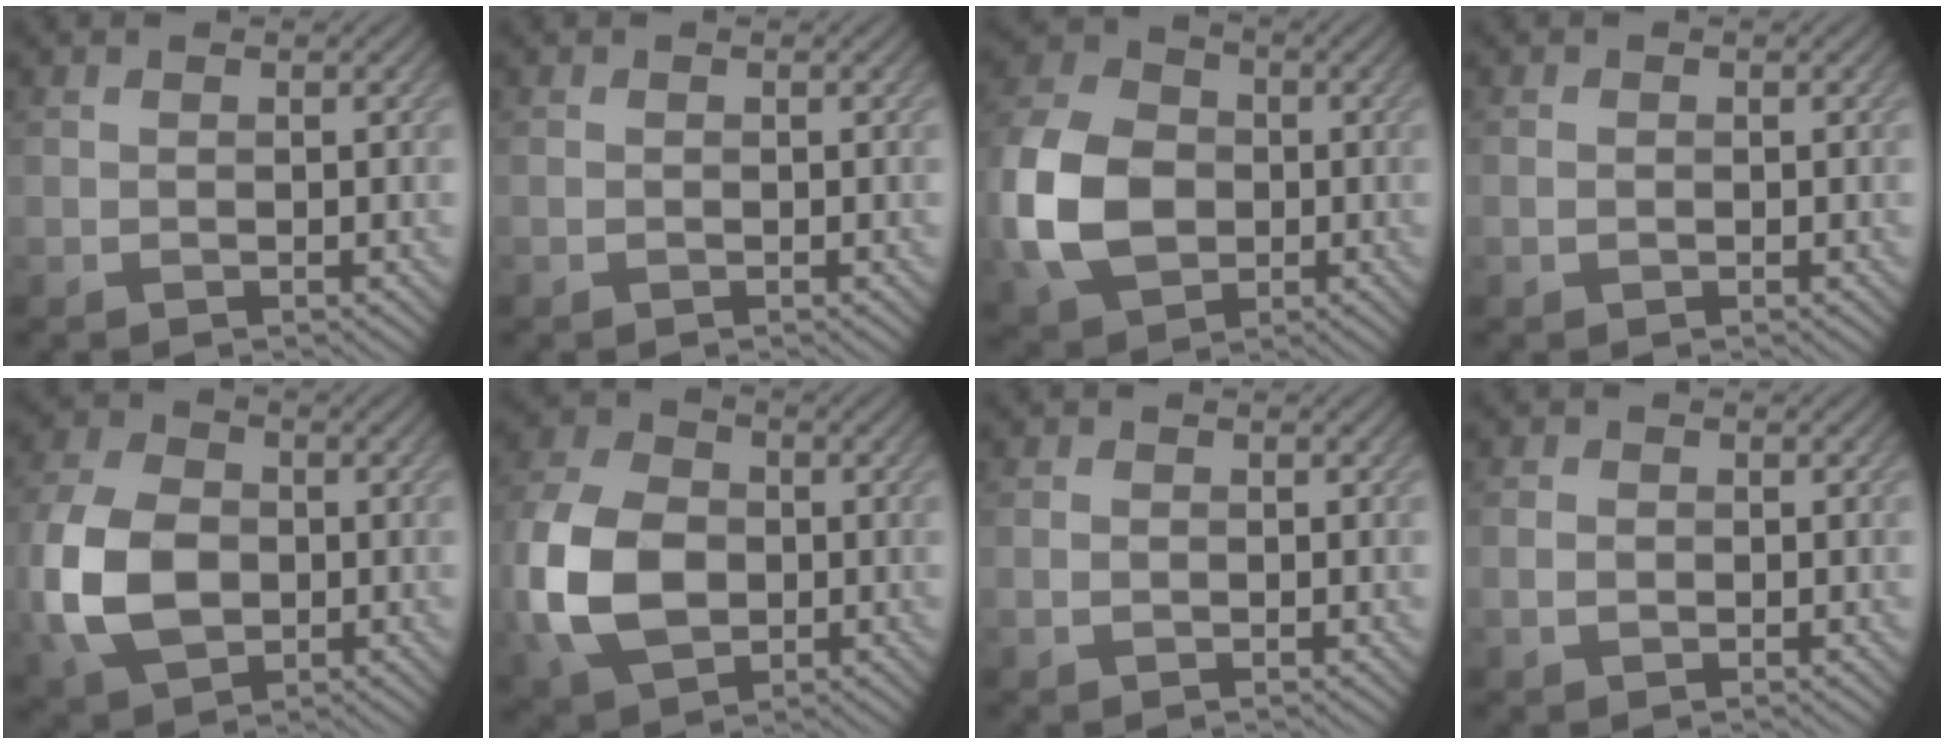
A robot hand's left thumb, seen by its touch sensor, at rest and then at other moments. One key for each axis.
{"total": 0.0}
{"total": 12.9, "fx": -1.9, "fy": 9.7, "fz": 8.3, "tx": -0.224, "ty": -0.008, "tz": -0.044}
{"total": 0.8, "fx": -0.2, "fy": 0.6, "fz": 0.5, "tx": -0.012, "ty": -0.002, "tz": -0.006}
{"total": 10.8, "fx": -1.6, "fy": 7.6, "fz": 7.5, "tx": -0.200, "ty": -0.011, "tz": -0.040}
{"total": 12.5, "fx": -1.9, "fy": 9.0, "fz": 8.6, "tx": -0.230, "ty": -0.015, "tz": -0.044}
{"total": 1.1, "fx": -0.3, "fy": 0.8, "fz": 0.7, "tx": -0.015, "ty": -0.002, "tz": -0.008}
{"total": 1.5, "fx": -0.4, "fy": 1.2, "fz": 0.9, "tx": -0.022, "ty": -0.002, "tz": -0.009}